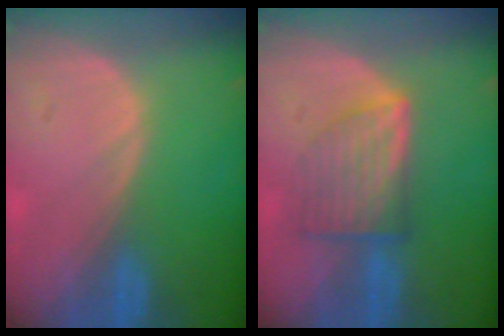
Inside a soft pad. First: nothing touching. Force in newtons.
{"total": 7.2, "press": 6.5, "slide": 3.1}